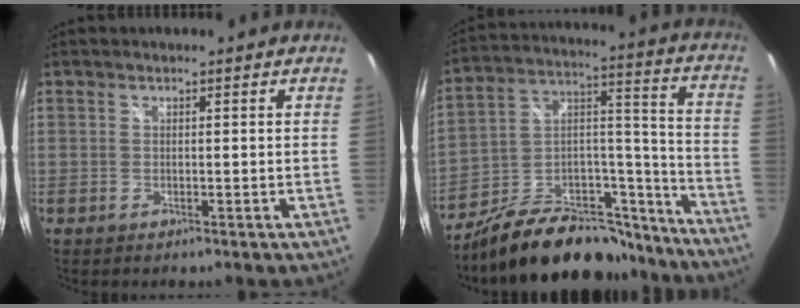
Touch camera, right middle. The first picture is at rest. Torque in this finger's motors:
{"motor_torque": [0.79, -1.35, -0.04, -0.05]}